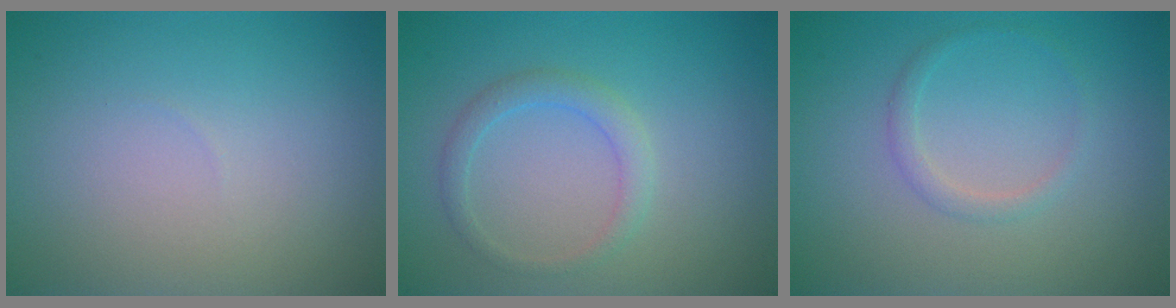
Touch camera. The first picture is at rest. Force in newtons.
{"total": 1.8, "press": 1.8, "slide": 0.0}
{"total": 1.2, "press": 1.2, "slide": 0.1}